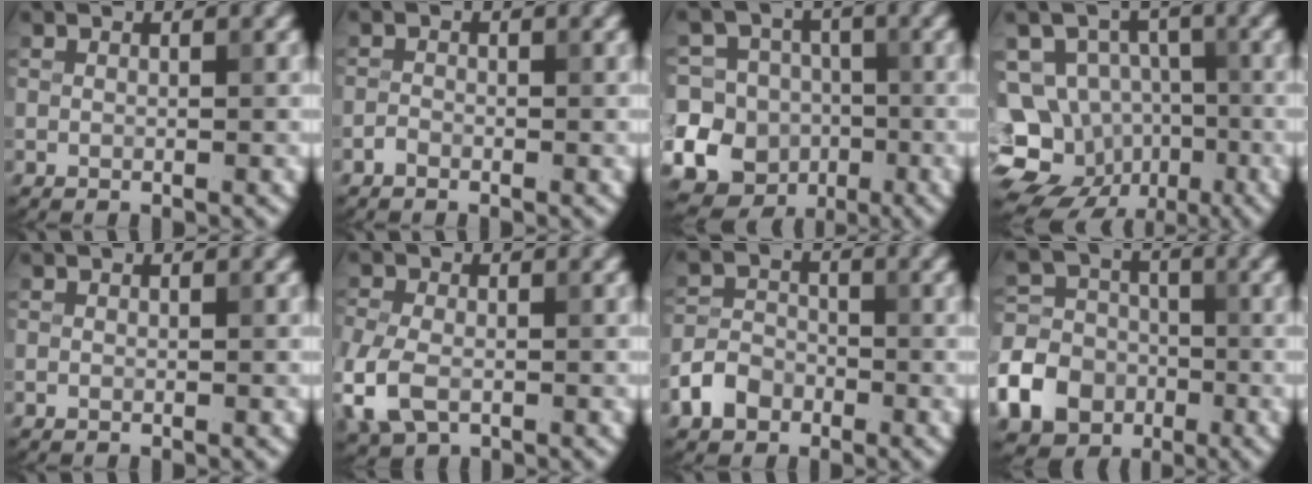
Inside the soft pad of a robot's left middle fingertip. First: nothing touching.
{"total": 0.8, "force": [-0.6, 0.4, 0.2], "torque": [-0.002, 0.000, -0.015]}
{"total": 18.6, "force": [-5.3, 17.4, 3.9], "torque": [-0.115, -0.010, -0.112]}
{"total": 13.6, "force": [-5.5, 11.5, 4.7], "torque": [-0.095, -0.004, -0.094]}
{"total": 0.0}
{"total": 4.9, "force": [-1.9, 3.2, 3.2], "torque": [-0.086, -0.008, -0.044]}
{"total": 3.5, "force": [-2.0, 2.5, 1.3], "torque": [-0.027, 0.004, -0.043]}
{"total": 8.7, "force": [-3.7, 7.2, 3.3], "torque": [-0.066, -0.014, -0.089]}